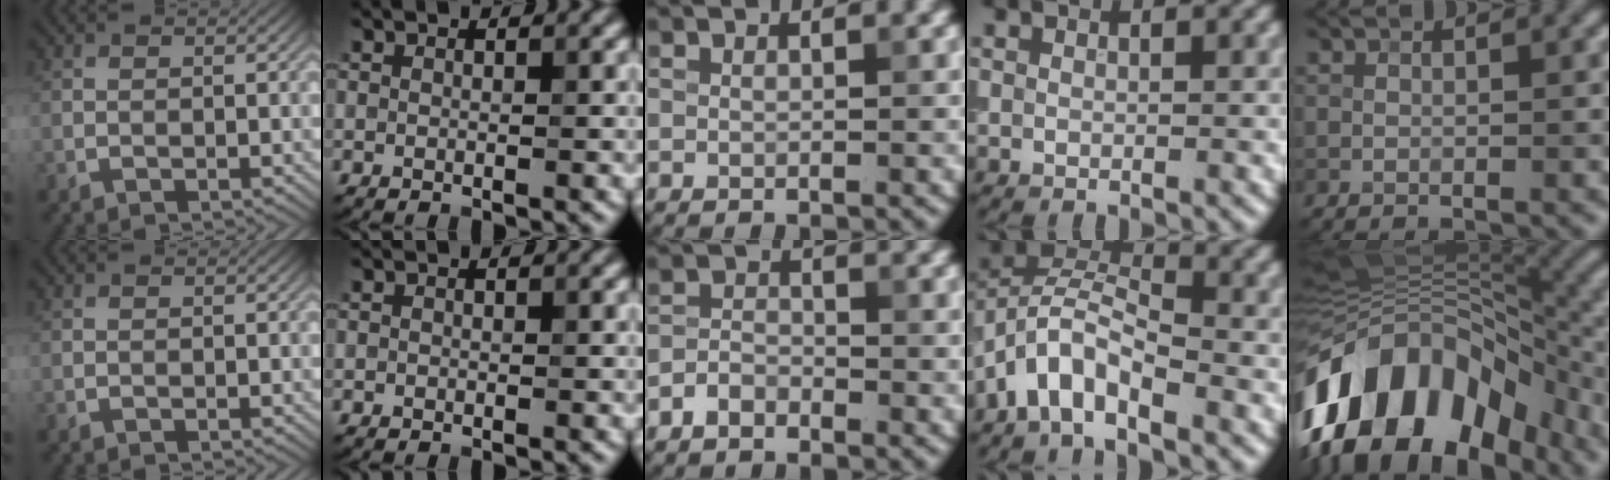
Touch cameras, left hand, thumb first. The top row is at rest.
{"middle": {"total": 1.9, "force": [-1.4, 1.1, 0.8], "torque": [-0.011, 0.006, -0.031]}, "ring": {"total": 5.0, "force": [-3.2, 2.2, 3.3], "torque": [-0.057, 0.010, -0.071]}, "little": {"total": 16.8, "force": [-7.0, 9.5, 12.0], "torque": [-0.219, 0.035, -0.139]}}